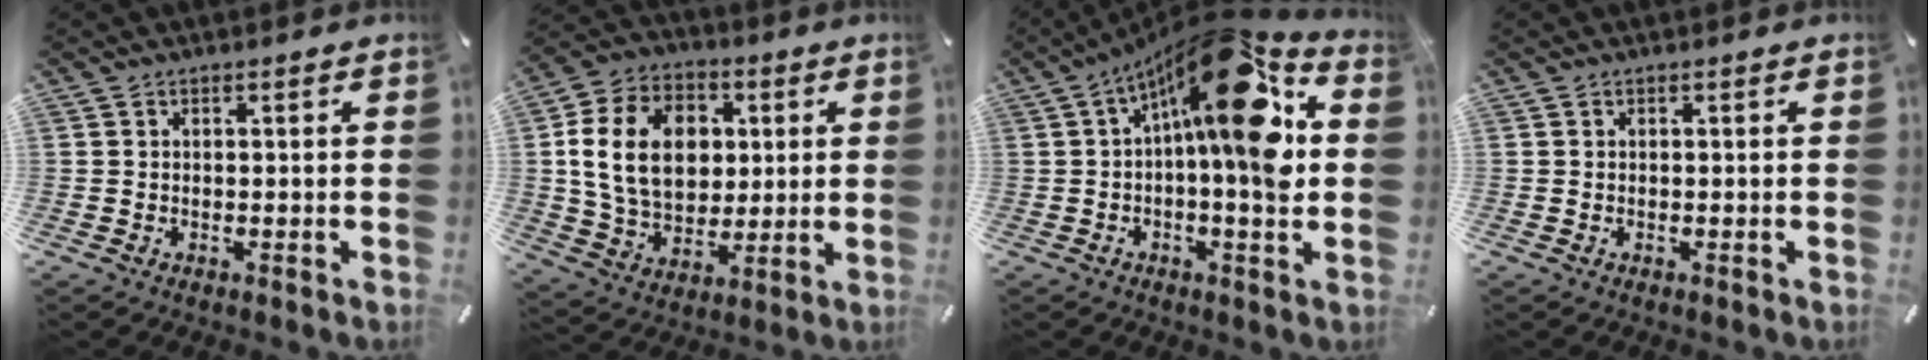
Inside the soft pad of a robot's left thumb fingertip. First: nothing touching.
{"total": 17.2, "force": [2.4, 13.3, 10.6], "torque": [-0.213, 0.014, 0.044]}
{"total": 19.6, "force": [4.9, 6.2, 17.9], "torque": [-0.266, -0.039, 0.070]}
{"total": 0.0}